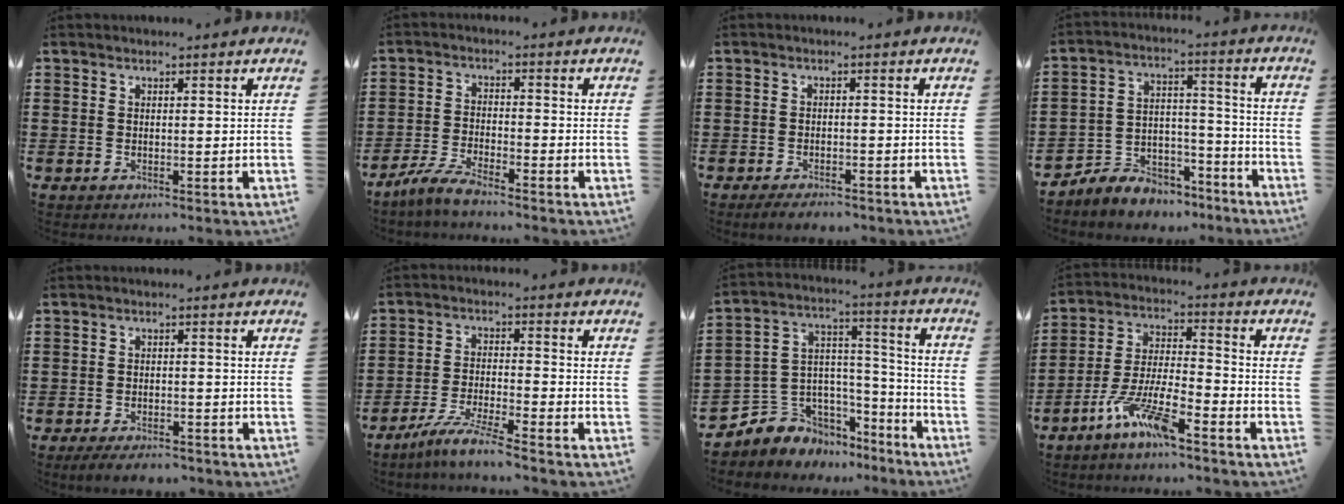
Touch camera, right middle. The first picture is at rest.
{"total": 4.7, "force": [-4.2, 0.3, 2.0], "torque": [-0.054, -0.006, -0.086]}
{"total": 2.4, "force": [-2.2, 0.5, 0.7], "torque": [-0.015, 0.002, -0.042]}
{"total": 6.5, "force": [-6.2, 1.9, 0.1], "torque": [-0.007, 0.016, -0.126]}
{"total": 3.1, "force": [-2.9, 0.6, 1.0], "torque": [-0.018, 0.002, -0.057]}
{"total": 6.0, "force": [-5.3, -0.5, 2.8], "torque": [-0.063, -0.019, -0.102]}
{"total": 5.6, "force": [-3.3, 4.5, -0.8], "torque": [-0.016, -0.012, -0.063]}
{"total": 8.8, "force": [-6.2, 1.4, 6.0], "torque": [-0.143, -0.008, -0.124]}